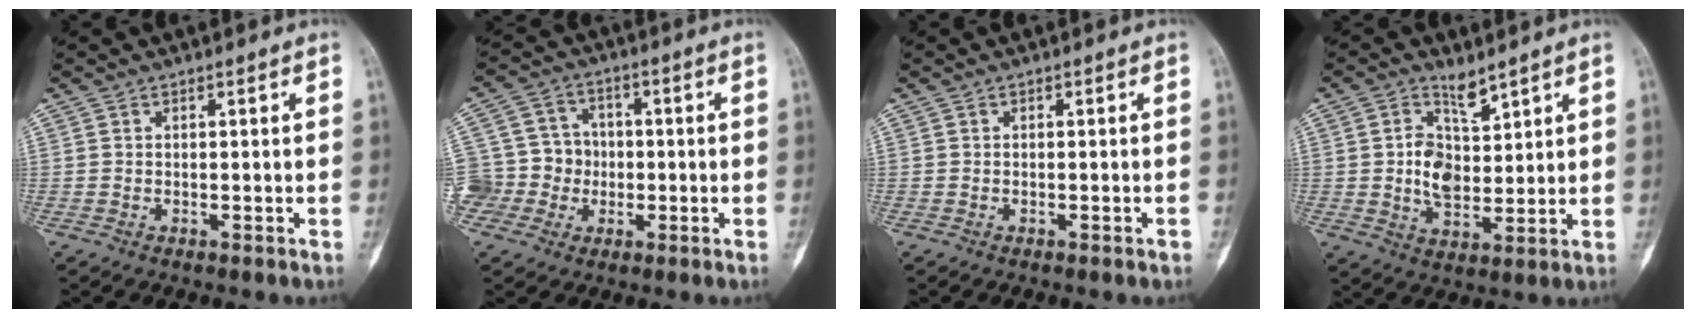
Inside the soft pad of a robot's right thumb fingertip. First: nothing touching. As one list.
[{"total": 11.1, "force": [-2.1, 10.5, 2.7], "torque": [-0.019, 0.032, -0.036]}, {"total": 0.6, "force": [-0.3, 0.2, 0.4], "torque": [-0.001, 0.004, -0.005]}, {"total": 8.0, "force": [3.4, 4.7, 5.6], "torque": [-0.081, -0.019, 0.071]}]